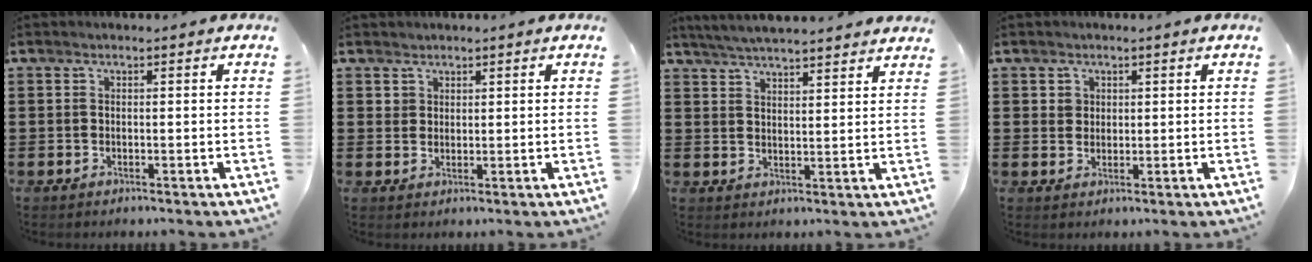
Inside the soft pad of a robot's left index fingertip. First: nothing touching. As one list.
[{"total": 2.0, "force": [1.5, 1.2, -0.1], "torque": [-0.004, 0.003, 0.031]}, {"total": 4.5, "force": [4.4, -0.3, 1.0], "torque": [-0.032, -0.015, 0.078]}, {"total": 1.9, "force": [1.1, 1.6, 0.2], "torque": [-0.001, 0.002, 0.019]}]